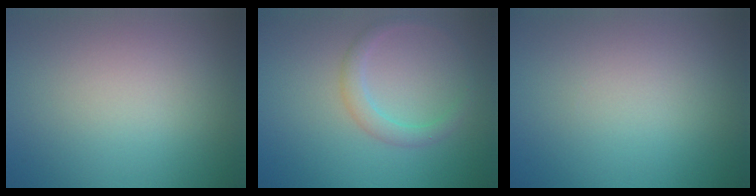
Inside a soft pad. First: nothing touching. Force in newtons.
{"total": 2.1, "press": 2.1, "slide": 0.1}
{"total": 0.0}